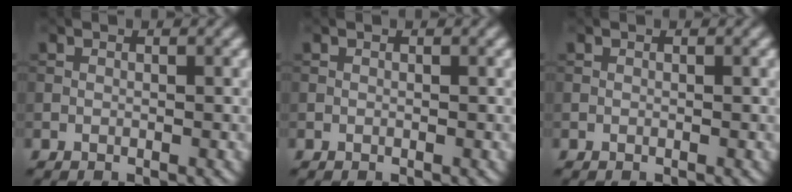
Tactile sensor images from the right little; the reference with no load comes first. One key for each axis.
{"total": 0.0}
{"total": 0.0}